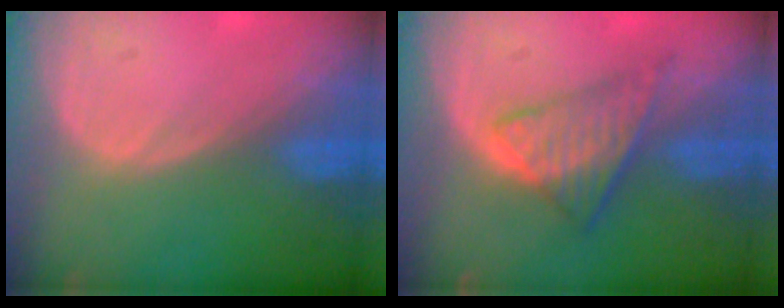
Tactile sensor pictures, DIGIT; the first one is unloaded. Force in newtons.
{"total": 7.0, "press": 6.1, "slide": 3.5}